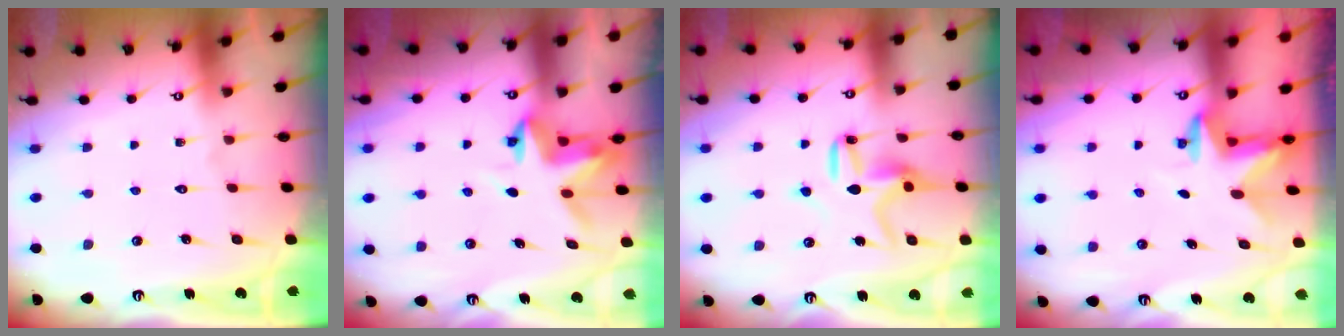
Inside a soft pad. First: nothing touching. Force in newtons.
{"total": 3.8, "press": 3.8, "slide": 0.1}
{"total": 10.2, "press": 10.2, "slide": 0.5}
{"total": 2.3, "press": 2.3, "slide": 0.4}